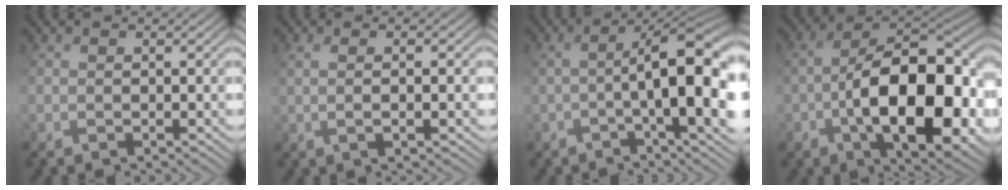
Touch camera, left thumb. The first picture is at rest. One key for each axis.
{"total": 2.6, "fx": 0.6, "fy": 0.6, "fz": 2.4, "tx": -0.041, "ty": 0.012, "tz": 0.014}
{"total": 11.2, "fx": -2.2, "fy": 2.6, "fz": 10.6, "tx": -0.136, "ty": 0.013, "tz": -0.025}
{"total": 15.8, "fx": -4.0, "fy": 8.0, "fz": 13.0, "tx": -0.182, "ty": -0.001, "tz": -0.060}